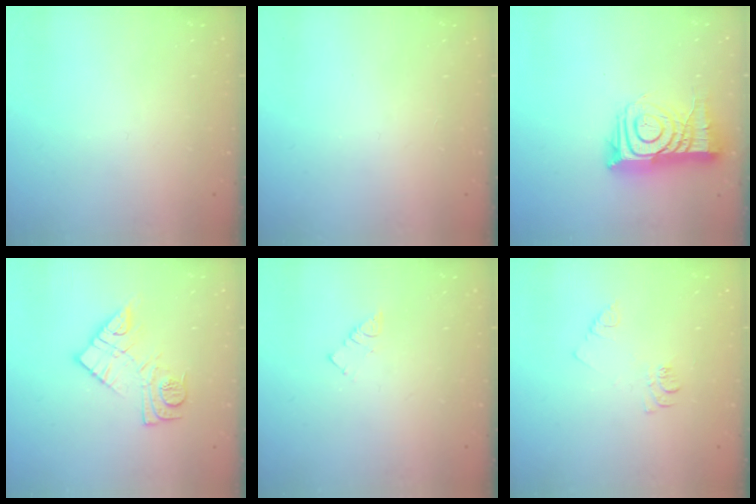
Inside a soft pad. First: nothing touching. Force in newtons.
{"total": 2.8, "press": 2.8, "slide": 0.4}
{"total": 14.4, "press": 14.4, "slide": 1.1}
{"total": 12.0, "press": 12.0, "slide": 0.9}
{"total": 2.5, "press": 2.5, "slide": 0.1}
{"total": 5.5, "press": 5.5, "slide": 0.5}